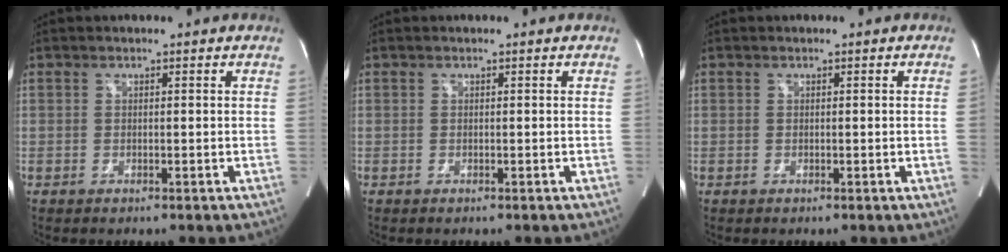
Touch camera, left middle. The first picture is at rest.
{"total": 0.0}
{"total": 0.6, "force": [0.0, -0.2, 0.5], "torque": [-0.007, 0.000, -0.002]}